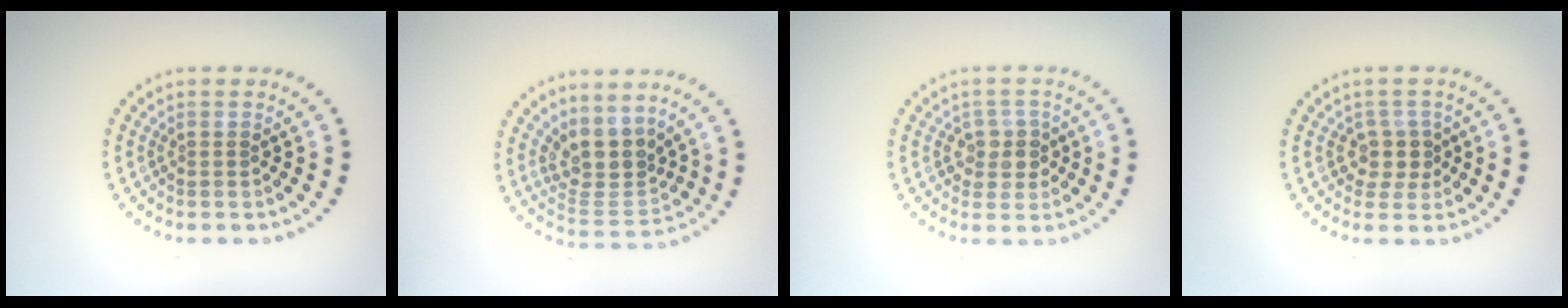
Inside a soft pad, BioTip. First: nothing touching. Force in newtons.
{"total": 3.9, "press": 3.1, "slide": 2.3}
{"total": 2.2, "press": 2.1, "slide": 0.8}
{"total": 2.3, "press": 1.9, "slide": 1.3}